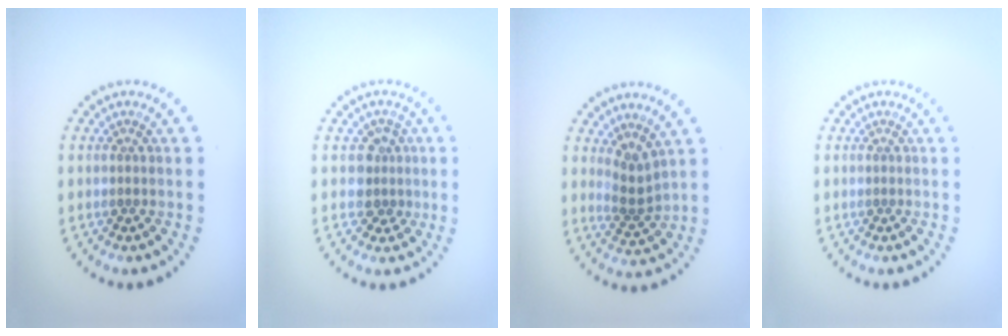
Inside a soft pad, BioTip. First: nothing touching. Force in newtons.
{"total": 2.4, "press": 1.9, "slide": 1.5}
{"total": 2.2, "press": 1.5, "slide": 1.6}
{"total": 0.0}